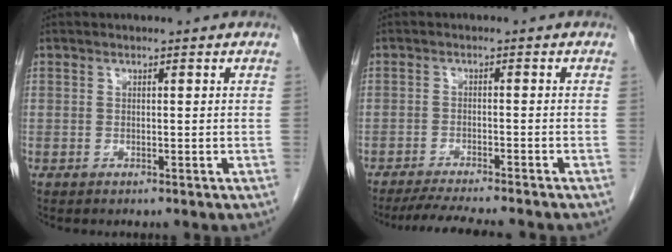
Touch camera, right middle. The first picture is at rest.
{"total": 8.9, "force": [-8.0, 0.3, 4.0], "torque": [-0.057, -0.016, -0.123]}